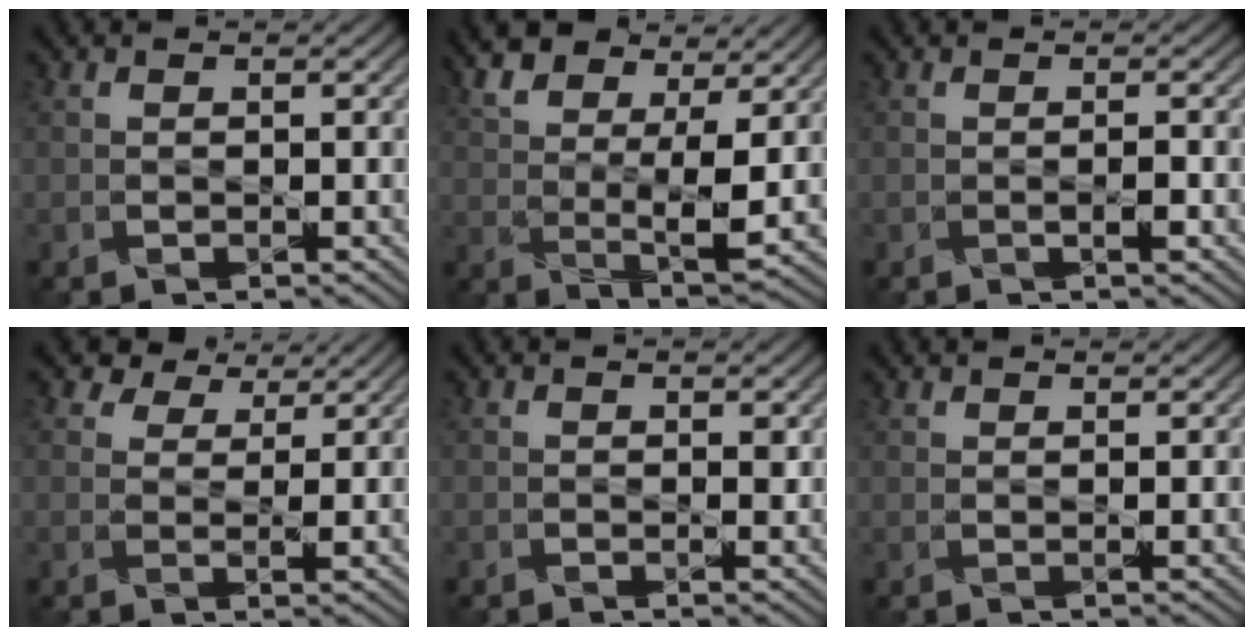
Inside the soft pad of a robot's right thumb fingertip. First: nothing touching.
{"total": 9.8, "force": [5.5, 3.5, 7.3], "torque": [-0.170, 0.012, 0.110]}
{"total": 1.7, "force": [-0.5, 0.2, 1.7], "torque": [-0.025, 0.006, -0.006]}
{"total": 5.2, "force": [4.1, 2.3, 2.1], "torque": [-0.041, 0.010, 0.068]}
{"total": 0.7, "force": [0.5, 0.2, 0.4], "torque": [-0.006, 0.001, 0.009]}
{"total": 1.5, "force": [1.3, -0.6, 0.3], "torque": [-0.009, 0.008, 0.026]}